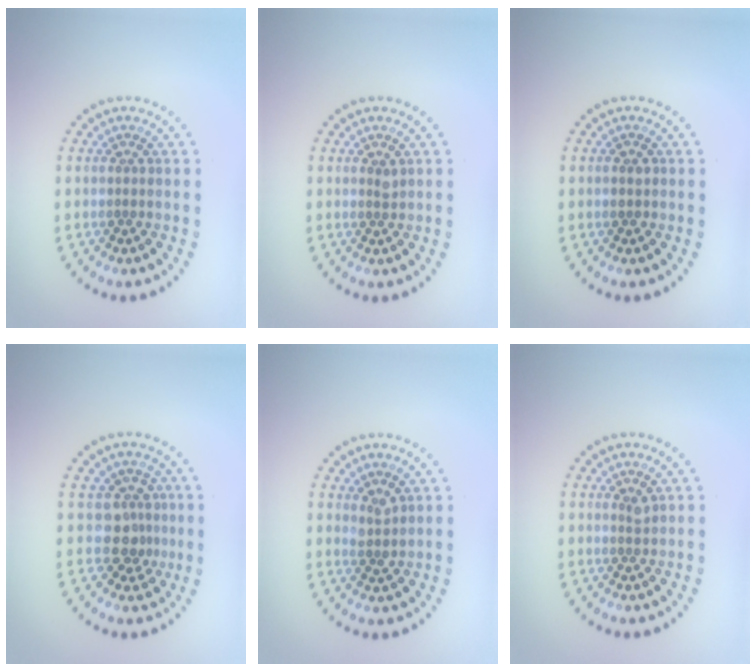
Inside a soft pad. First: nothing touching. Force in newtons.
{"total": 0.7, "press": 0.5, "slide": 0.4}
{"total": 1.0, "press": 1.0, "slide": 0.2}
{"total": 2.6, "press": 2.0, "slide": 1.7}
{"total": 1.3, "press": 1.1, "slide": 0.8}
{"total": 0.7, "press": 0.6, "slide": 0.5}